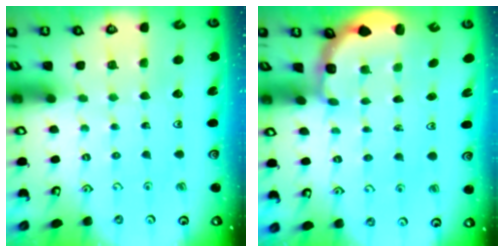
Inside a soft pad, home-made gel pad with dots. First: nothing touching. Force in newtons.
{"total": 2.7, "press": 2.3, "slide": 1.4}